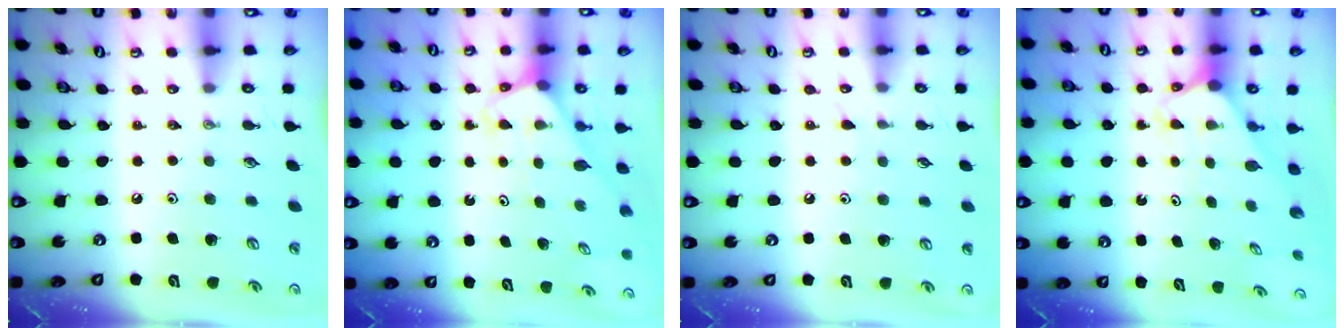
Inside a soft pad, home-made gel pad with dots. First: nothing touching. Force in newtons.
{"total": 3.2, "press": 3.1, "slide": 0.2}
{"total": 4.1, "press": 4.1, "slide": 0.5}
{"total": 2.3, "press": 2.3, "slide": 0.2}